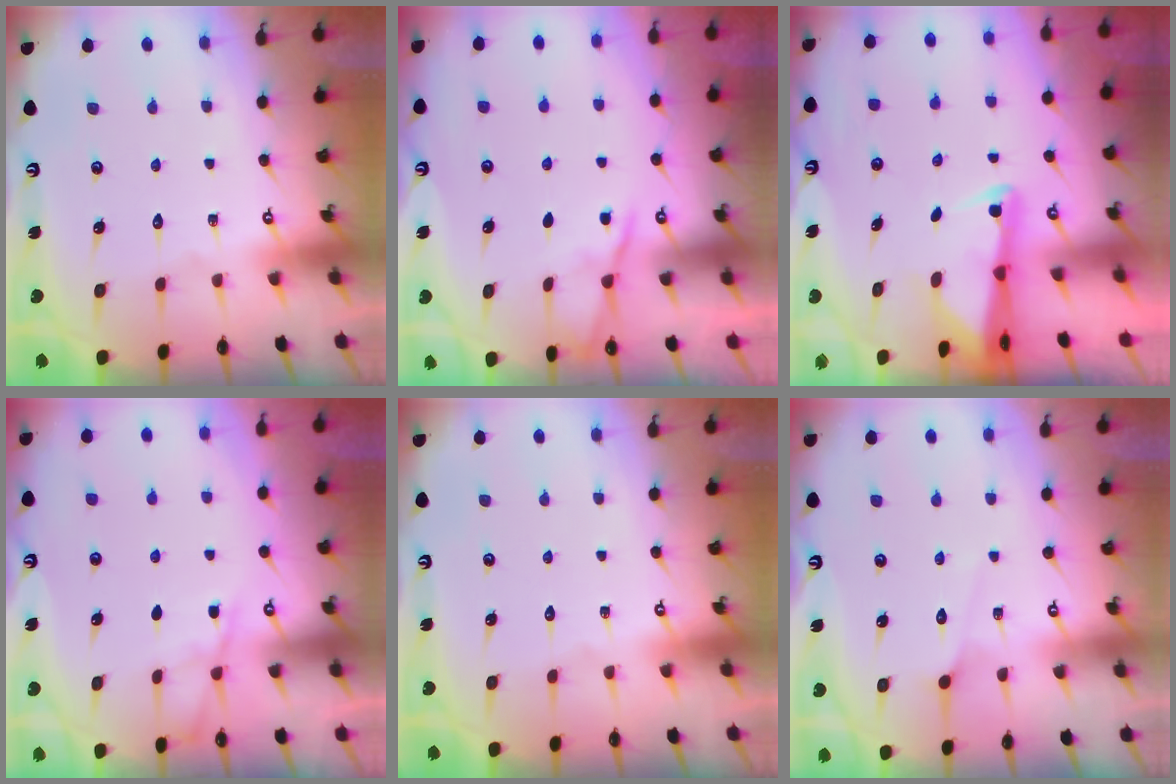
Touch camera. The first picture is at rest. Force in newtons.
{"total": 4.4, "press": 4.4, "slide": 0.3}
{"total": 2.8, "press": 2.7, "slide": 0.6}
{"total": 3.8, "press": 3.7, "slide": 0.6}
{"total": 0.0}
{"total": 3.6, "press": 3.6, "slide": 0.5}